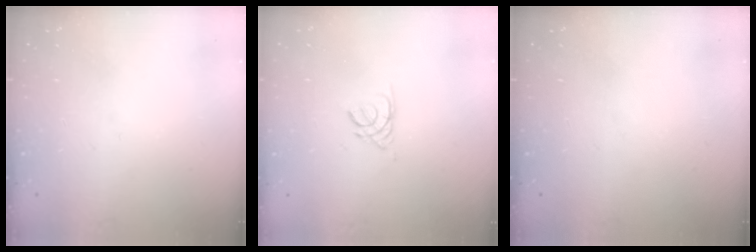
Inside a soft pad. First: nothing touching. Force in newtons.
{"total": 2.1, "press": 2.0, "slide": 0.4}
{"total": 0.0}